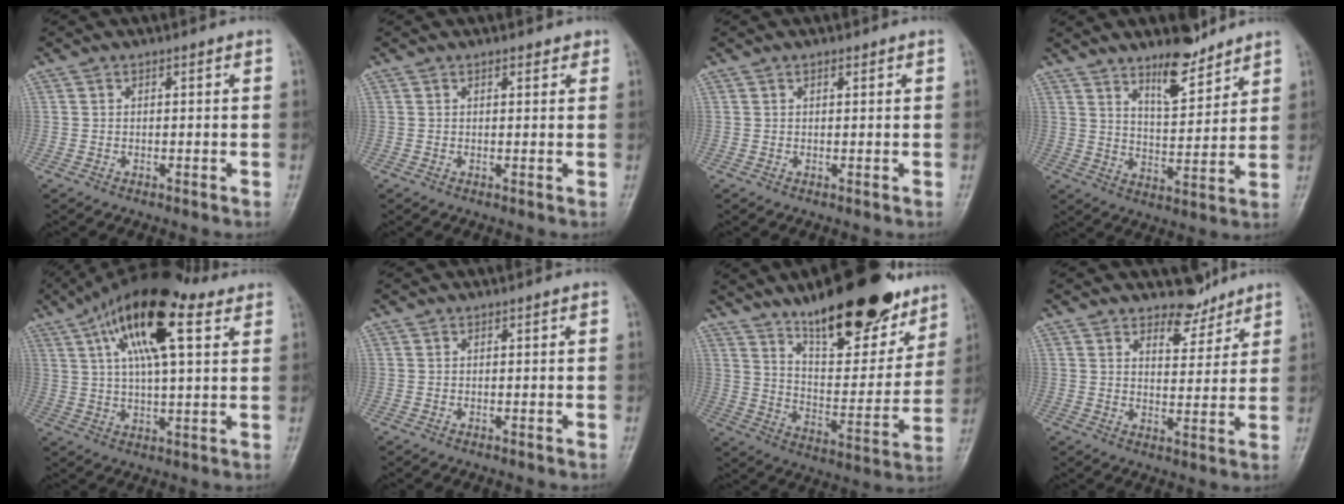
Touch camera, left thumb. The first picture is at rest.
{"total": 1.8, "force": [1.4, 0.9, 0.7], "torque": [0.001, -0.006, 0.014]}
{"total": 0.7, "force": [0.6, 0.3, 0.3], "torque": [-0.006, -0.004, 0.008]}
{"total": 9.5, "force": [7.3, 3.1, 5.2], "torque": [-0.066, -0.062, 0.126]}
{"total": 17.5, "force": [8.3, 6.1, 14.1], "torque": [-0.224, 0.000, 0.138]}
{"total": 0.5, "force": [0.5, 0.0, 0.1], "torque": [-0.006, 0.009, 0.012]}
{"total": 24.4, "force": [17.1, 8.3, 15.2], "torque": [-0.179, -0.080, 0.270]}
{"total": 5.6, "force": [4.9, 2.5, 1.1], "torque": [0.010, -0.041, 0.084]}